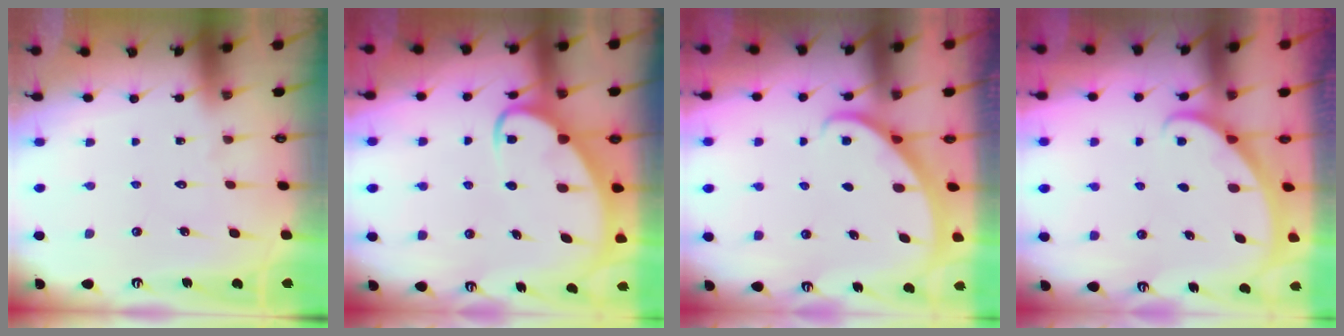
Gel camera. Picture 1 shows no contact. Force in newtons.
{"total": 5.0, "press": 5.0, "slide": 0.5}
{"total": 2.3, "press": 2.3, "slide": 0.2}
{"total": 1.4, "press": 1.4, "slide": 0.0}